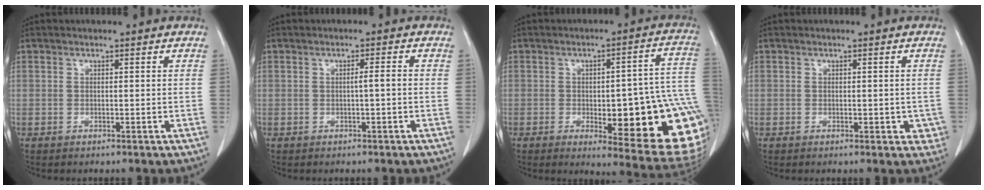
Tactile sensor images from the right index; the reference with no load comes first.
{"total": 1.4, "force": [-0.3, -0.1, 1.4], "torque": [-0.021, 0.002, -0.003]}
{"total": 23.0, "force": [-4.8, 5.2, 21.9], "torque": [-0.183, 0.014, -0.040]}
{"total": 2.9, "force": [-0.5, 1.9, 2.2], "torque": [-0.006, 0.004, -0.002]}